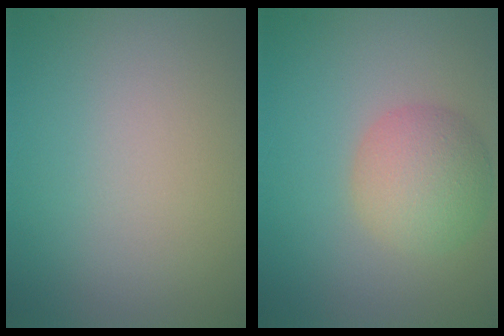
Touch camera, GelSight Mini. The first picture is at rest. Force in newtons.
{"total": 4.4, "press": 4.3, "slide": 0.2}